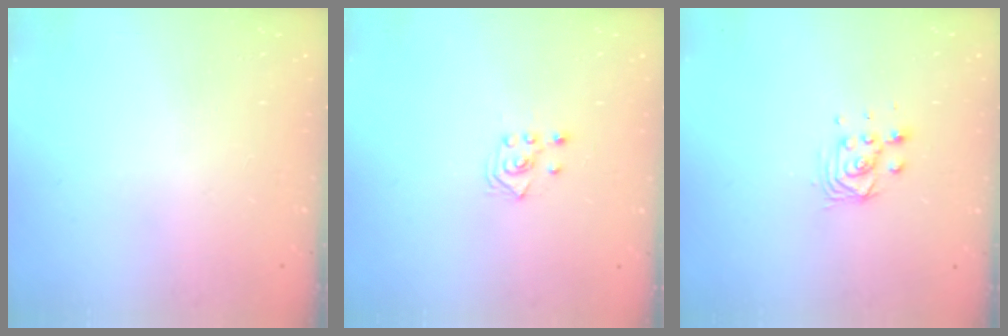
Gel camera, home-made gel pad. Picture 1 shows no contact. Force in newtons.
{"total": 3.7, "press": 3.6, "slide": 0.8}
{"total": 4.9, "press": 4.9, "slide": 0.4}